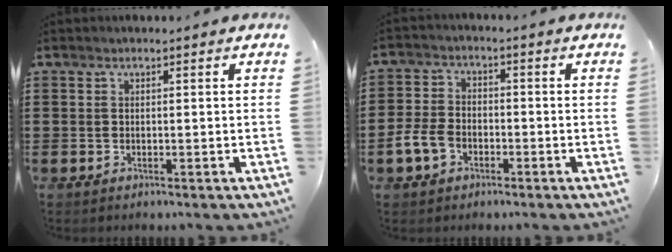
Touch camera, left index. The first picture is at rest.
{"total": 5.1, "force": [-2.3, 3.4, 3.0], "torque": [-0.082, -0.001, -0.049]}